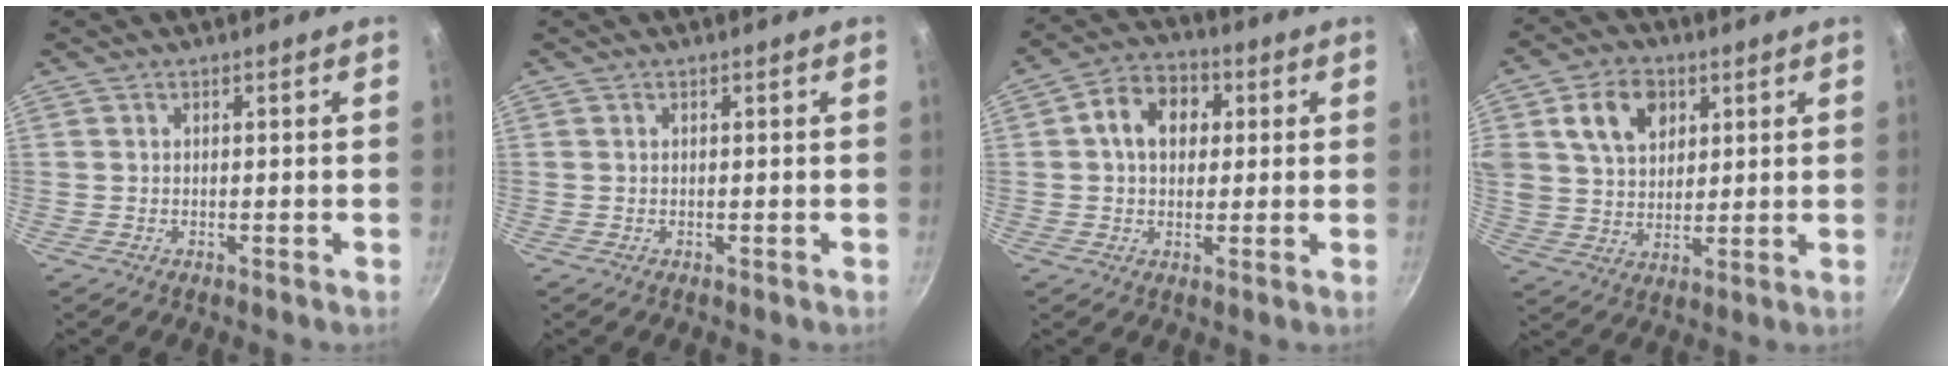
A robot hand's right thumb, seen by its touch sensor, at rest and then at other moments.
{"total": 0.0}
{"total": 9.4, "force": [1.8, 7.2, 5.9], "torque": [-0.067, 0.014, 0.013]}
{"total": 11.4, "force": [4.4, 8.3, 6.5], "torque": [-0.092, -0.006, 0.074]}